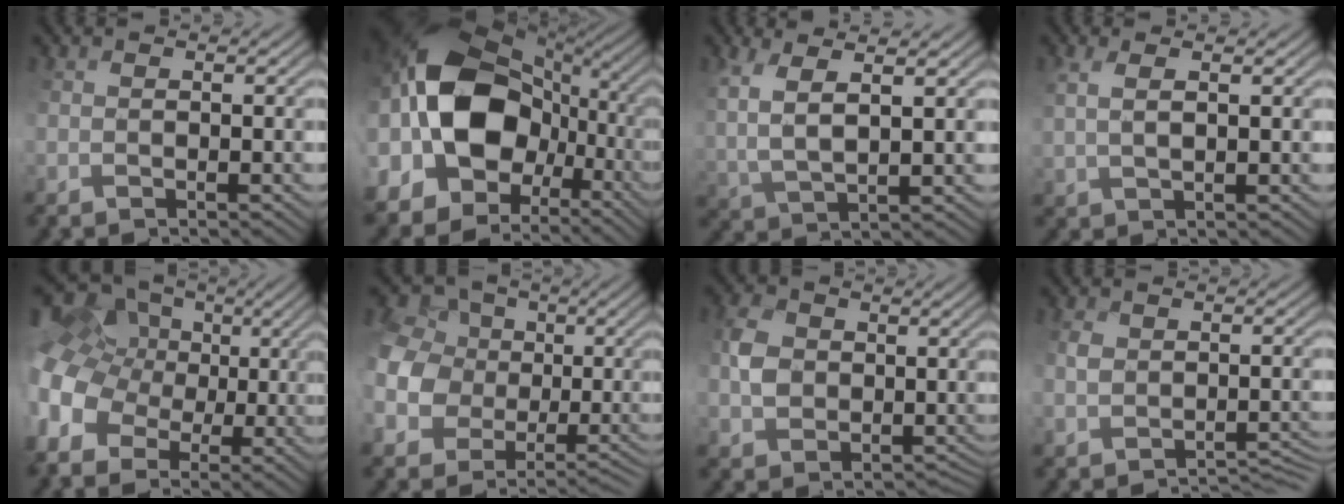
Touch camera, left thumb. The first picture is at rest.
{"total": 19.9, "force": [-0.5, 14.0, 14.1], "torque": [-0.278, 0.015, -0.006]}
{"total": 5.2, "force": [4.3, 0.6, 2.9], "torque": [-0.066, 0.017, 0.089]}
{"total": 2.6, "force": [2.4, 0.0, 0.7], "torque": [-0.012, 0.015, 0.049]}
{"total": 12.5, "force": [-1.1, 11.3, 5.2], "torque": [-0.194, 0.011, -0.023]}
{"total": 9.6, "force": [-2.1, 8.8, 3.2], "torque": [-0.133, -0.012, -0.041]}
{"total": 4.1, "force": [0.2, 3.9, 1.2], "torque": [-0.025, 0.006, -0.009]}
{"total": 3.4, "force": [-2.8, 1.5, 1.0], "torque": [-0.010, 0.001, -0.046]}